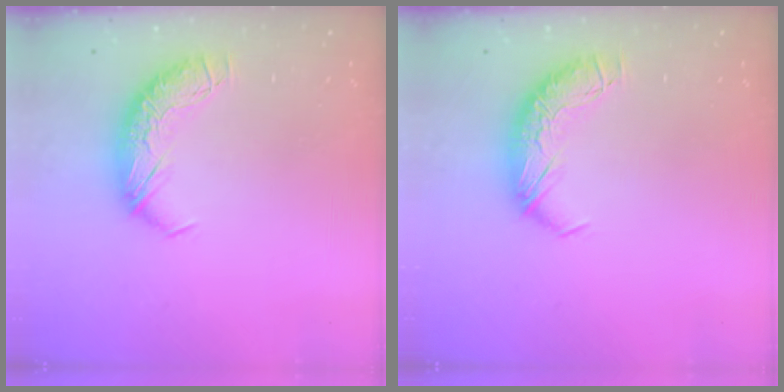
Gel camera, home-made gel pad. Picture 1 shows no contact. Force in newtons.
{"total": 0.0}